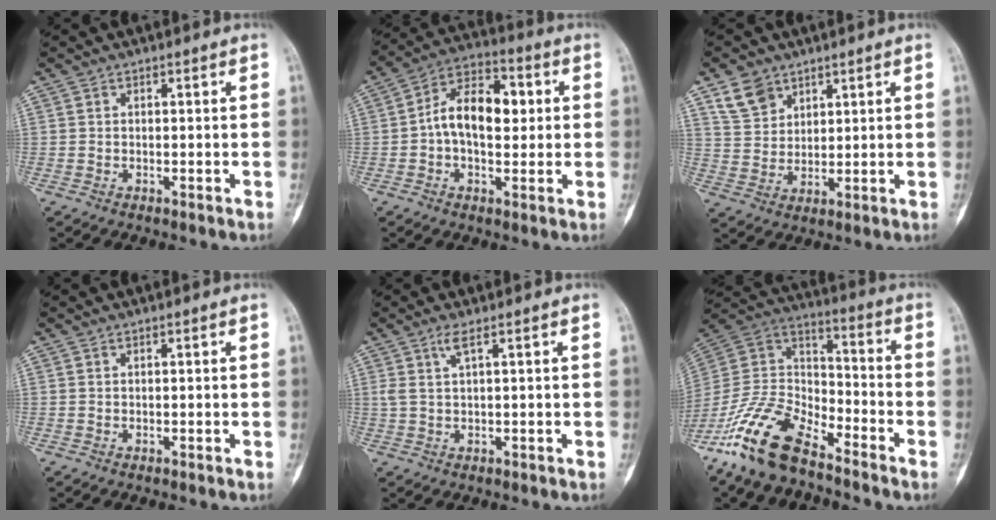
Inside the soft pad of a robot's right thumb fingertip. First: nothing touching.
{"total": 12.8, "force": [0.7, 7.8, 10.2], "torque": [-0.147, 0.027, 0.003]}
{"total": 6.7, "force": [4.3, 4.7, 2.2], "torque": [-0.024, -0.020, 0.091]}
{"total": 0.0}
{"total": 2.5, "force": [1.3, 0.0, 2.1], "torque": [-0.058, -0.001, 0.033]}
{"total": 16.7, "force": [-12.1, 6.9, 9.2], "torque": [-0.172, 0.071, -0.237]}